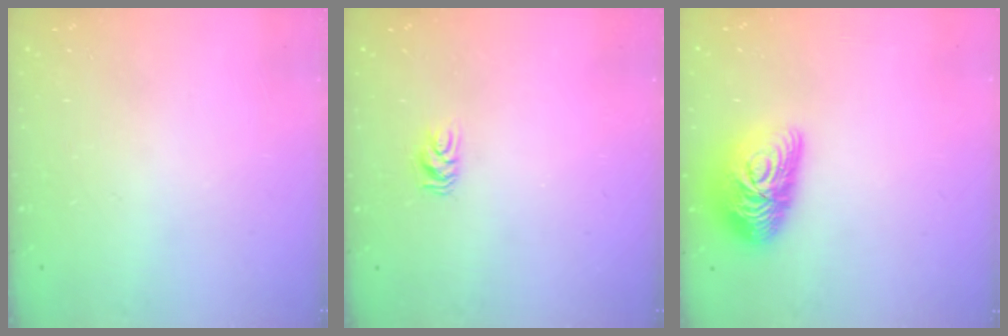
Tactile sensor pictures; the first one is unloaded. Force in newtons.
{"total": 5.2, "press": 5.2, "slide": 0.5}
{"total": 13.7, "press": 13.7, "slide": 0.9}